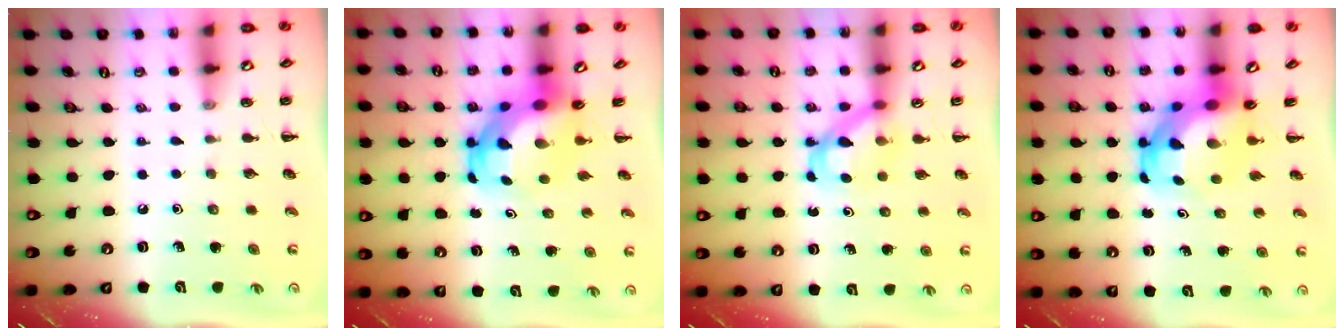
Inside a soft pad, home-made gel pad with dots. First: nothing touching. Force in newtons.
{"total": 6.2, "press": 5.9, "slide": 1.6}
{"total": 5.0, "press": 5.0, "slide": 0.7}
{"total": 6.2, "press": 5.9, "slide": 1.6}